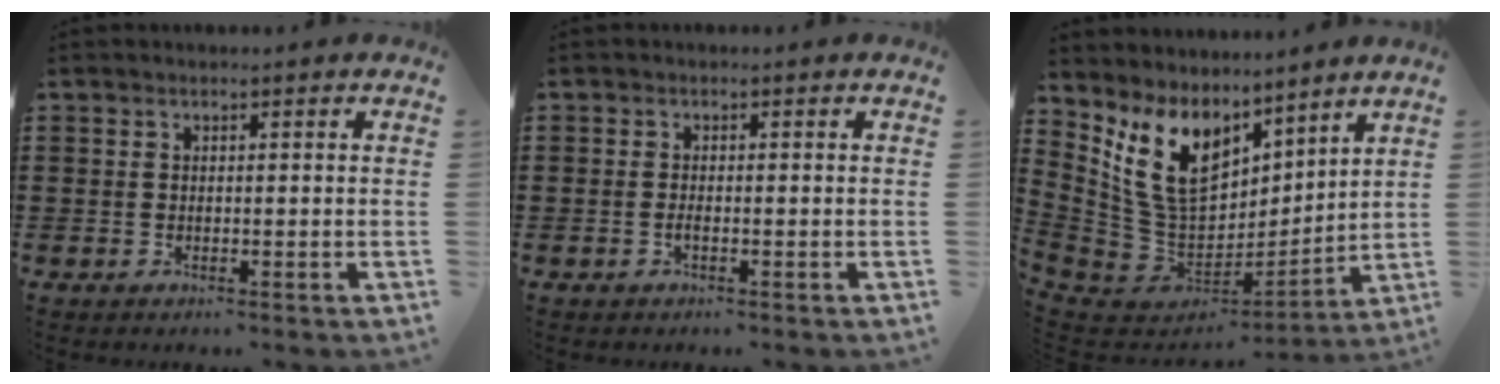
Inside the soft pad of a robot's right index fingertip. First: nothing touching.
{"total": 0.8, "force": [-0.4, 0.0, 0.7], "torque": [-0.014, -0.007, -0.006]}
{"total": 12.6, "force": [5.9, 8.3, 7.4], "torque": [-0.192, -0.017, 0.118]}